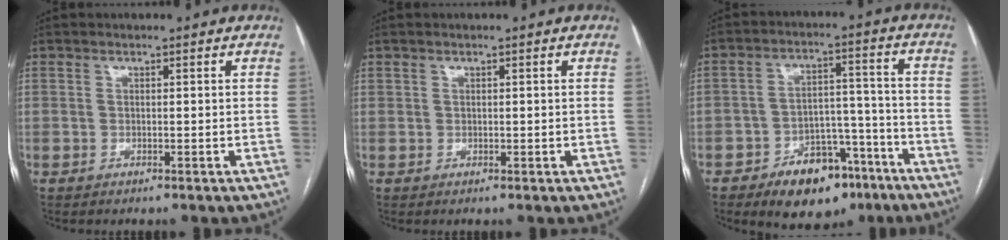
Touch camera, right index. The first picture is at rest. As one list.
[{"total": 0.5, "force": [0.4, 0.4, 0.1], "torque": [0.000, 0.002, 0.009]}, {"total": 12.1, "force": [-7.7, 6.5, 6.8], "torque": [-0.090, 0.028, -0.111]}]